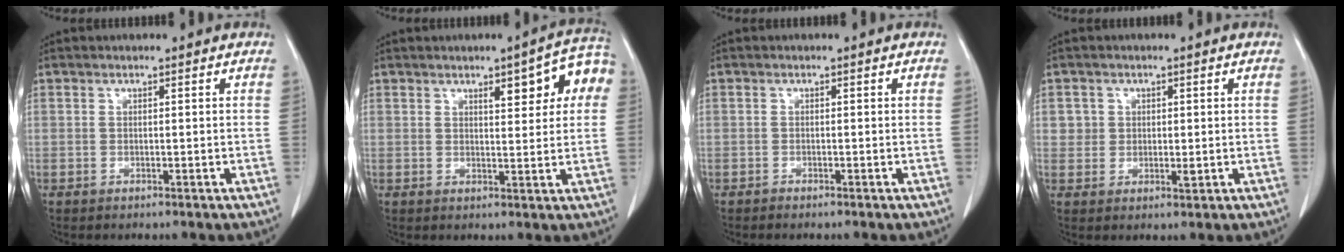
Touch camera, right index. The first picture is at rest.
{"total": 8.0, "force": [2.8, 2.4, 7.1], "torque": [-0.083, 0.022, 0.033]}
{"total": 0.6, "force": [-0.6, 0.0, 0.2], "torque": [-0.008, -0.001, -0.012]}
{"total": 2.7, "force": [0.7, 2.5, 0.9], "torque": [-0.005, -0.001, 0.011]}